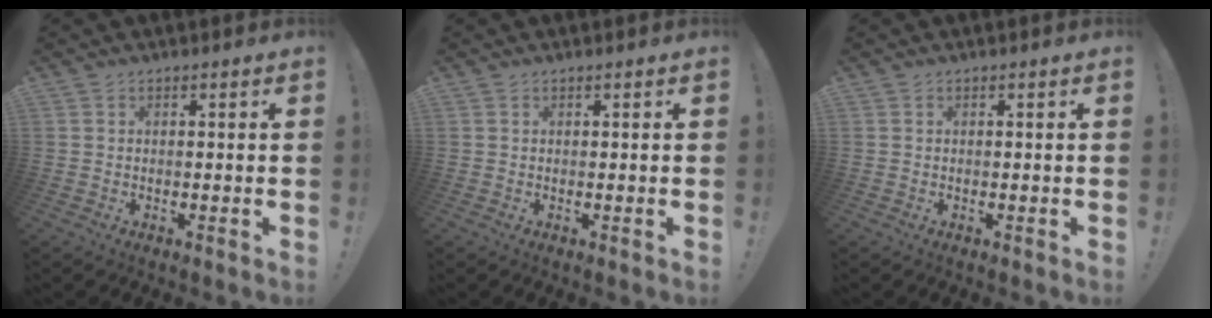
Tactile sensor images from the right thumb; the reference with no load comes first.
{"total": 0.0}
{"total": 0.0}